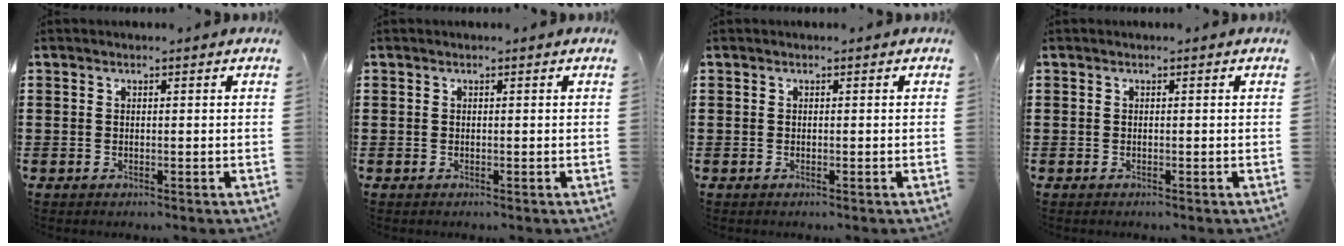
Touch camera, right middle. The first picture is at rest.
{"total": 0.0}
{"total": 0.0}
{"total": 0.0}